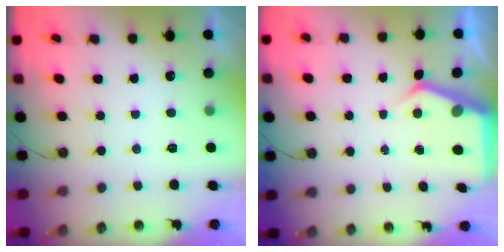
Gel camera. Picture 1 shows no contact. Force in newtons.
{"total": 4.5, "press": 4.5, "slide": 0.4}